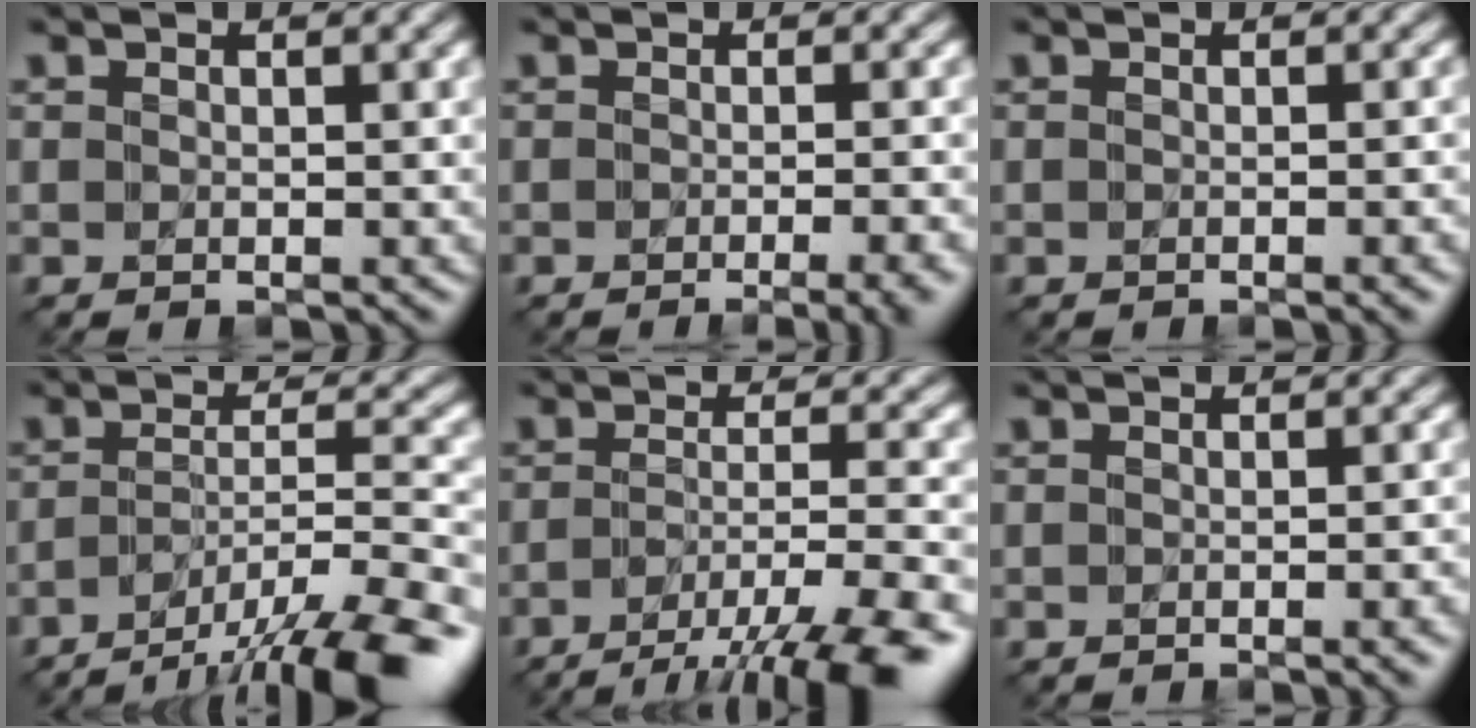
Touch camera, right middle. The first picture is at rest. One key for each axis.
{"total": 4.2, "fx": -1.7, "fy": 1.3, "fz": 3.7, "tx": -0.016, "ty": 0.000, "tz": -0.014}
{"total": 2.0, "fx": -0.6, "fy": 0.6, "fz": 1.8, "tx": -0.008, "ty": 0.003, "tz": -0.004}
{"total": 10.2, "fx": -7.0, "fy": 2.0, "fz": 7.1, "tx": -0.116, "ty": 0.004, "tz": -0.103}
{"total": 9.3, "fx": -6.0, "fy": 1.9, "fz": 6.8, "tx": -0.103, "ty": -0.006, "tz": -0.090}
{"total": 2.7, "fx": -0.7, "fy": 0.8, "fz": 2.4, "tx": -0.010, "ty": 0.004, "tz": -0.003}